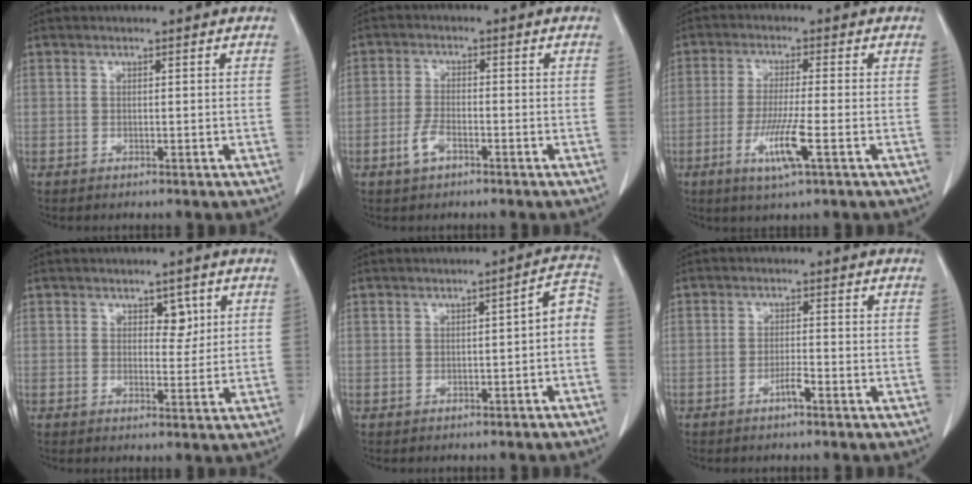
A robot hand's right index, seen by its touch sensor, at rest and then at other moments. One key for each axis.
{"total": 3.4, "fx": -1.9, "fy": 1.5, "fz": 2.4, "tx": -0.050, "ty": 0.003, "tz": -0.037}
{"total": 7.0, "fx": -2.7, "fy": -0.2, "fz": 6.5, "tx": -0.126, "ty": -0.018, "tz": -0.050}
{"total": 3.0, "fx": 1.3, "fy": 1.8, "fz": 1.9, "tx": -0.018, "ty": 0.000, "tz": 0.019}
{"total": 4.4, "fx": -1.3, "fy": 1.2, "fz": 4.0, "tx": -0.046, "ty": 0.024, "tz": -0.016}
{"total": 1.9, "fx": -1.3, "fy": -0.1, "fz": 1.4, "tx": -0.026, "ty": 0.001, "tz": -0.024}